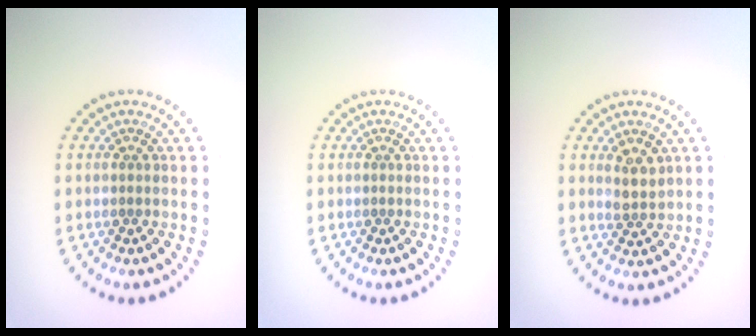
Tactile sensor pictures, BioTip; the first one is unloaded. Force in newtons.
{"total": 0.0}
{"total": 2.0, "press": 1.7, "slide": 0.9}